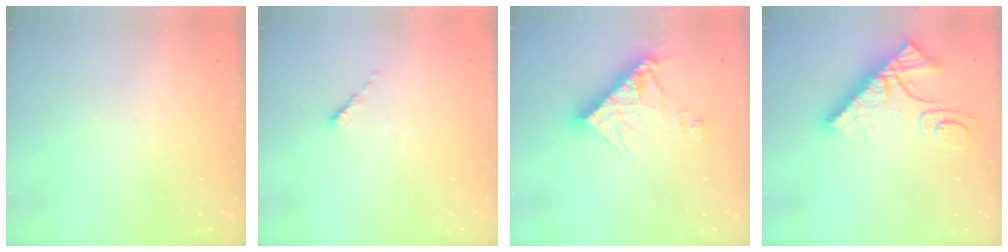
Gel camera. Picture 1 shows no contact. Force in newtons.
{"total": 0.6, "press": 0.5, "slide": 0.2}
{"total": 13.9, "press": 13.8, "slide": 1.5}
{"total": 14.0, "press": 13.9, "slide": 1.3}